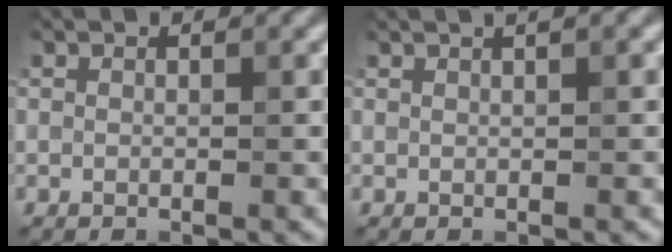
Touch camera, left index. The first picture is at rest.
{"total": 2.8, "force": [1.6, 1.1, 2.0], "torque": [-0.012, 0.007, 0.003]}